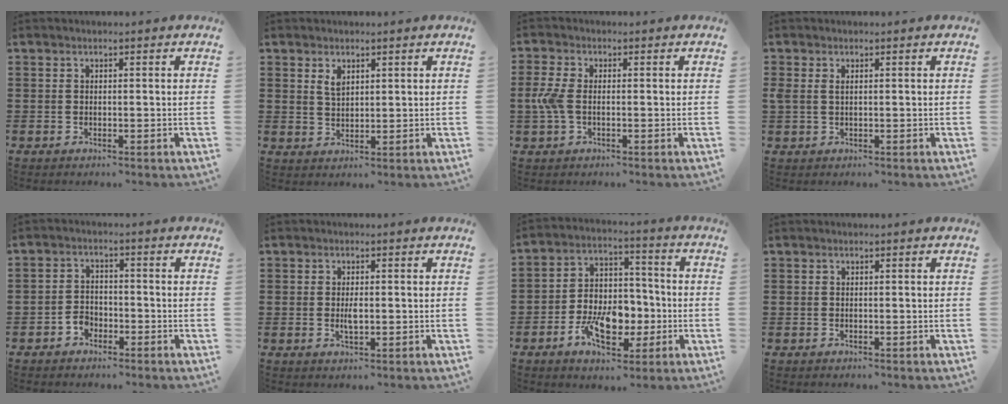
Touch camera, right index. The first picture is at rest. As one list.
[{"total": 2.3, "force": [1.4, 1.2, 1.4], "torque": [-0.032, 0.002, 0.027]}, {"total": 4.1, "force": [-0.7, 2.0, 3.5], "torque": [-0.092, -0.006, -0.020]}, {"total": 1.2, "force": [0.4, 0.6, 0.9], "torque": [-0.021, 0.006, 0.006]}, {"total": 2.5, "force": [-1.8, 1.5, 0.7], "torque": [-0.020, 0.001, -0.038]}, {"total": 2.3, "force": [-0.1, 0.8, 2.2], "torque": [-0.042, -0.004, -0.001]}, {"total": 9.6, "force": [-3.4, 6.1, 6.6], "torque": [-0.130, 0.009, -0.060]}, {"total": 0.0}]